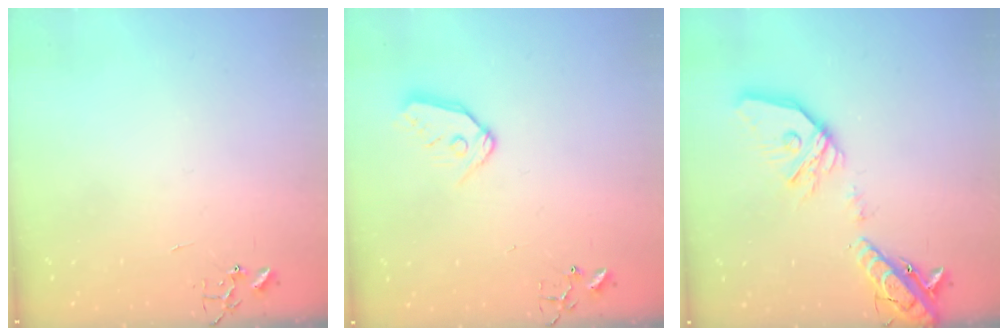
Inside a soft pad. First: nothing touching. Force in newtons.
{"total": 10.0, "press": 9.9, "slide": 1.1}
{"total": 21.4, "press": 21.2, "slide": 3.5}